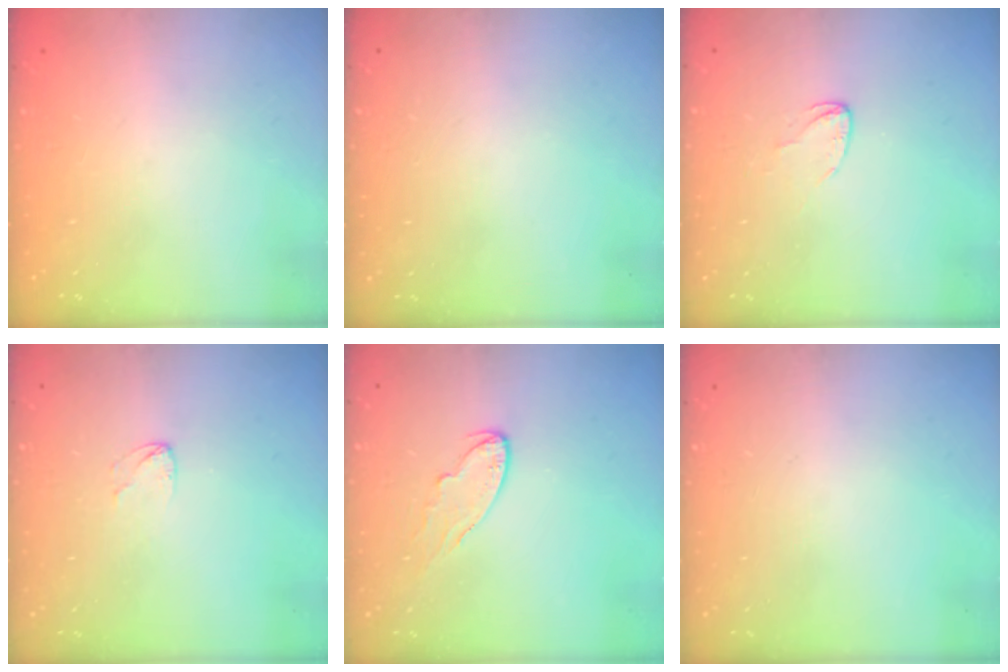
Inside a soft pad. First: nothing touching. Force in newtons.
{"total": 0.0}
{"total": 3.3, "press": 3.3, "slide": 0.2}
{"total": 2.5, "press": 2.5, "slide": 0.2}
{"total": 6.1, "press": 6.1, "slide": 0.6}
{"total": 0.0}